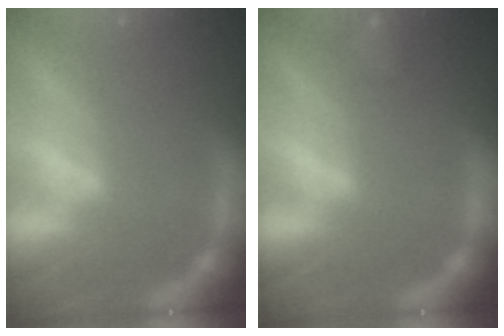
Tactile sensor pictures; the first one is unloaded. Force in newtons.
{"total": 2.4}